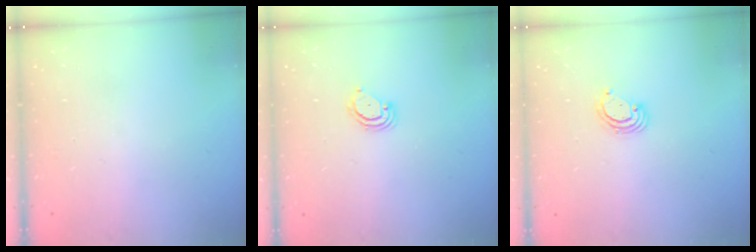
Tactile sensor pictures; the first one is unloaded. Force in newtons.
{"total": 3.2, "press": 3.2, "slide": 0.3}
{"total": 3.5, "press": 3.5, "slide": 0.1}